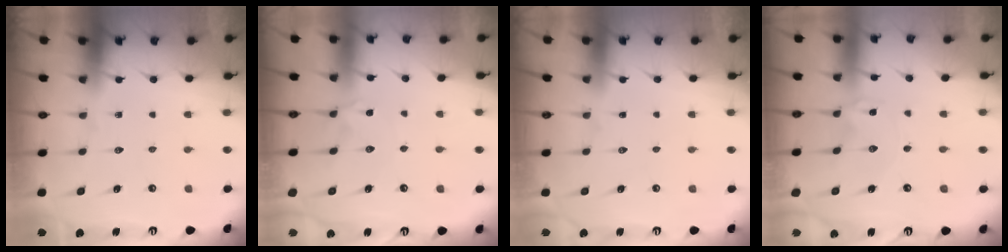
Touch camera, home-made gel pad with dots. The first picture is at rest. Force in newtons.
{"total": 2.9, "press": 2.9, "slide": 0.7}
{"total": 1.6, "press": 1.6, "slide": 0.1}
{"total": 0.0}